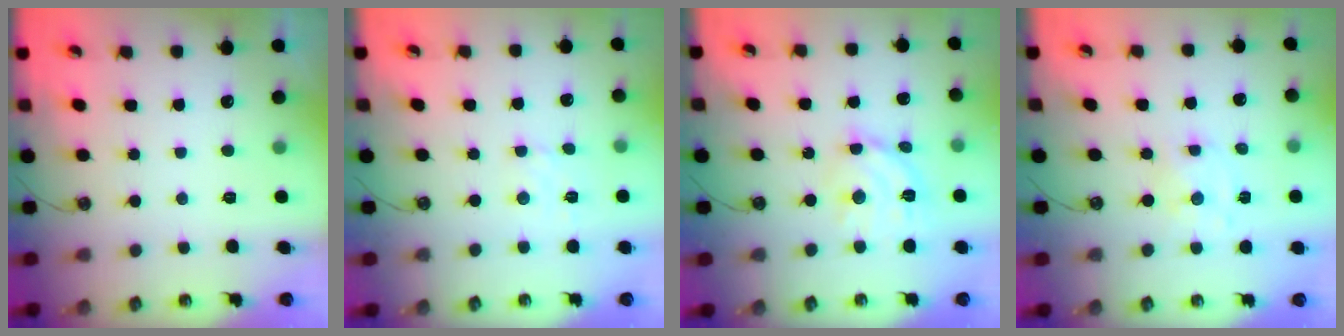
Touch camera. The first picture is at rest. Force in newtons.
{"total": 2.1, "press": 2.0, "slide": 0.6}
{"total": 12.0, "press": 12.0, "slide": 1.0}
{"total": 2.4, "press": 2.3, "slide": 0.5}